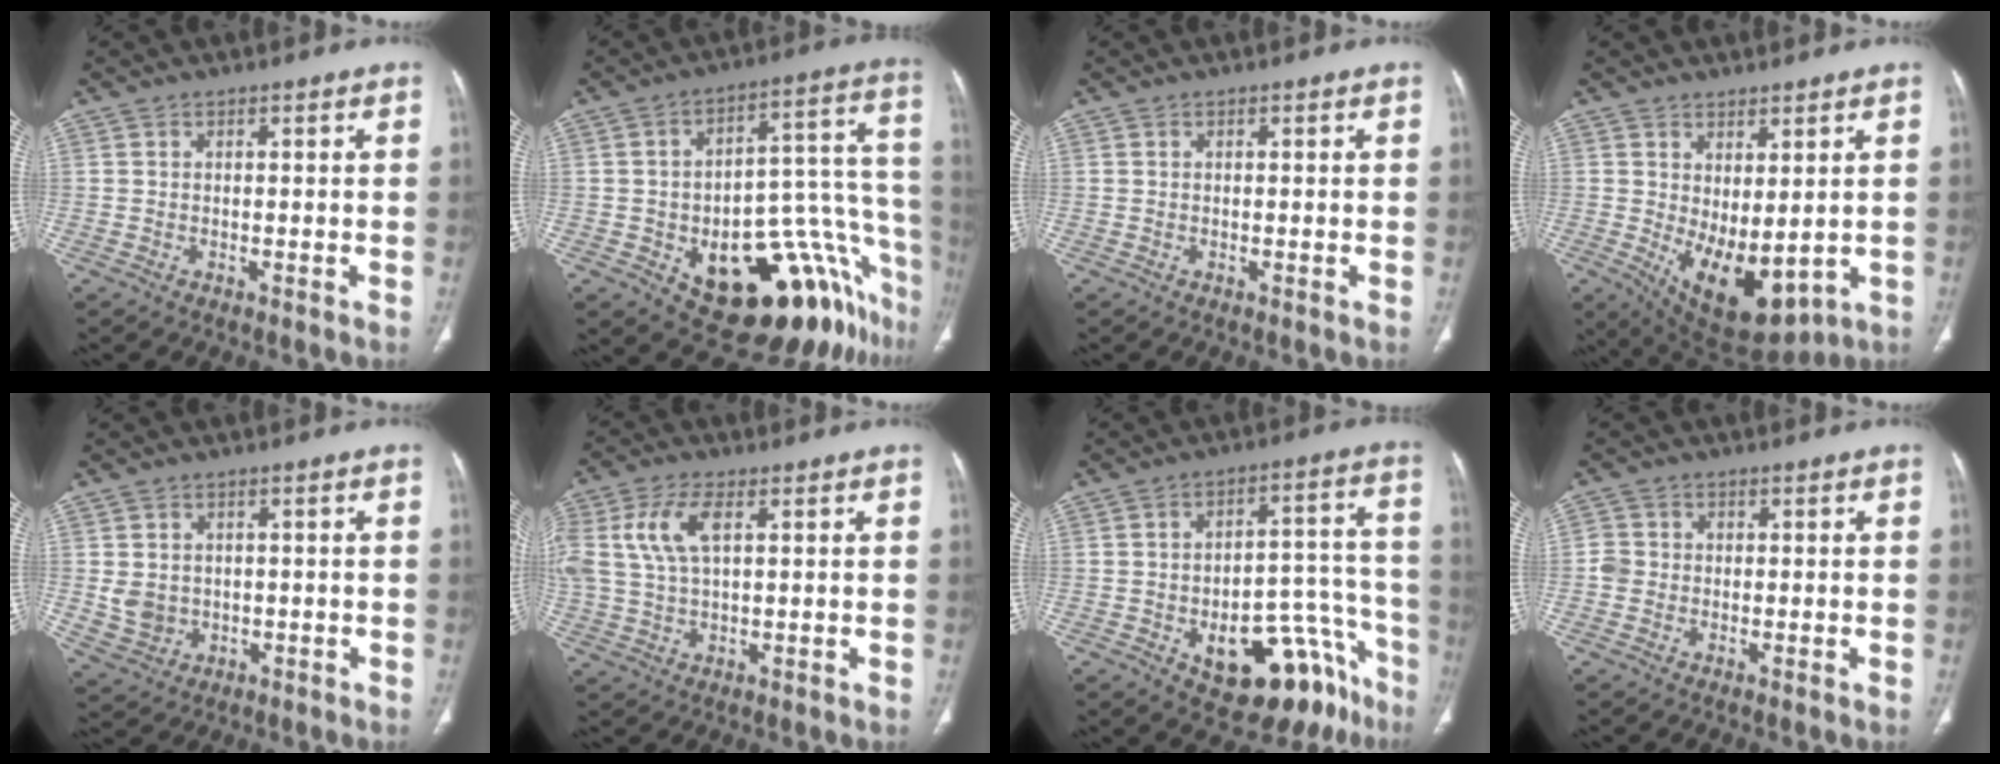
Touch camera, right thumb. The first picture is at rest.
{"total": 25.7, "force": [-12.9, 11.2, 19.2], "torque": [-0.150, 0.110, -0.174]}
{"total": 0.0}
{"total": 12.0, "force": [-1.0, 6.0, 10.4], "torque": [-0.151, -0.018, 0.015]}
{"total": 5.3, "force": [0.1, 4.6, 2.6], "torque": [-0.033, -0.002, 0.018]}
{"total": 9.6, "force": [2.8, 4.8, 7.8], "torque": [-0.184, 0.013, 0.058]}
{"total": 19.8, "force": [-10.4, 10.1, 13.5], "torque": [-0.103, 0.091, -0.132]}
{"total": 2.8, "force": [-0.4, 2.6, 0.9], "torque": [-0.005, 0.010, -0.013]}